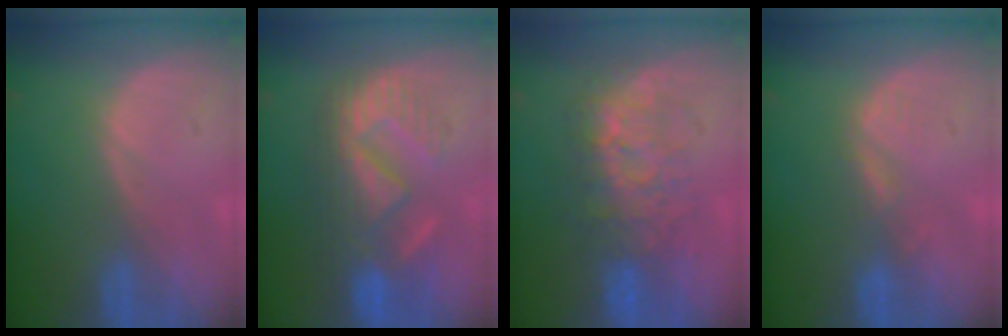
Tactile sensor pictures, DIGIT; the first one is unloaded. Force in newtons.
{"total": 9.4, "press": 9.0, "slide": 2.7}
{"total": 8.0, "press": 7.7, "slide": 2.0}
{"total": 1.6, "press": 1.6, "slide": 0.2}